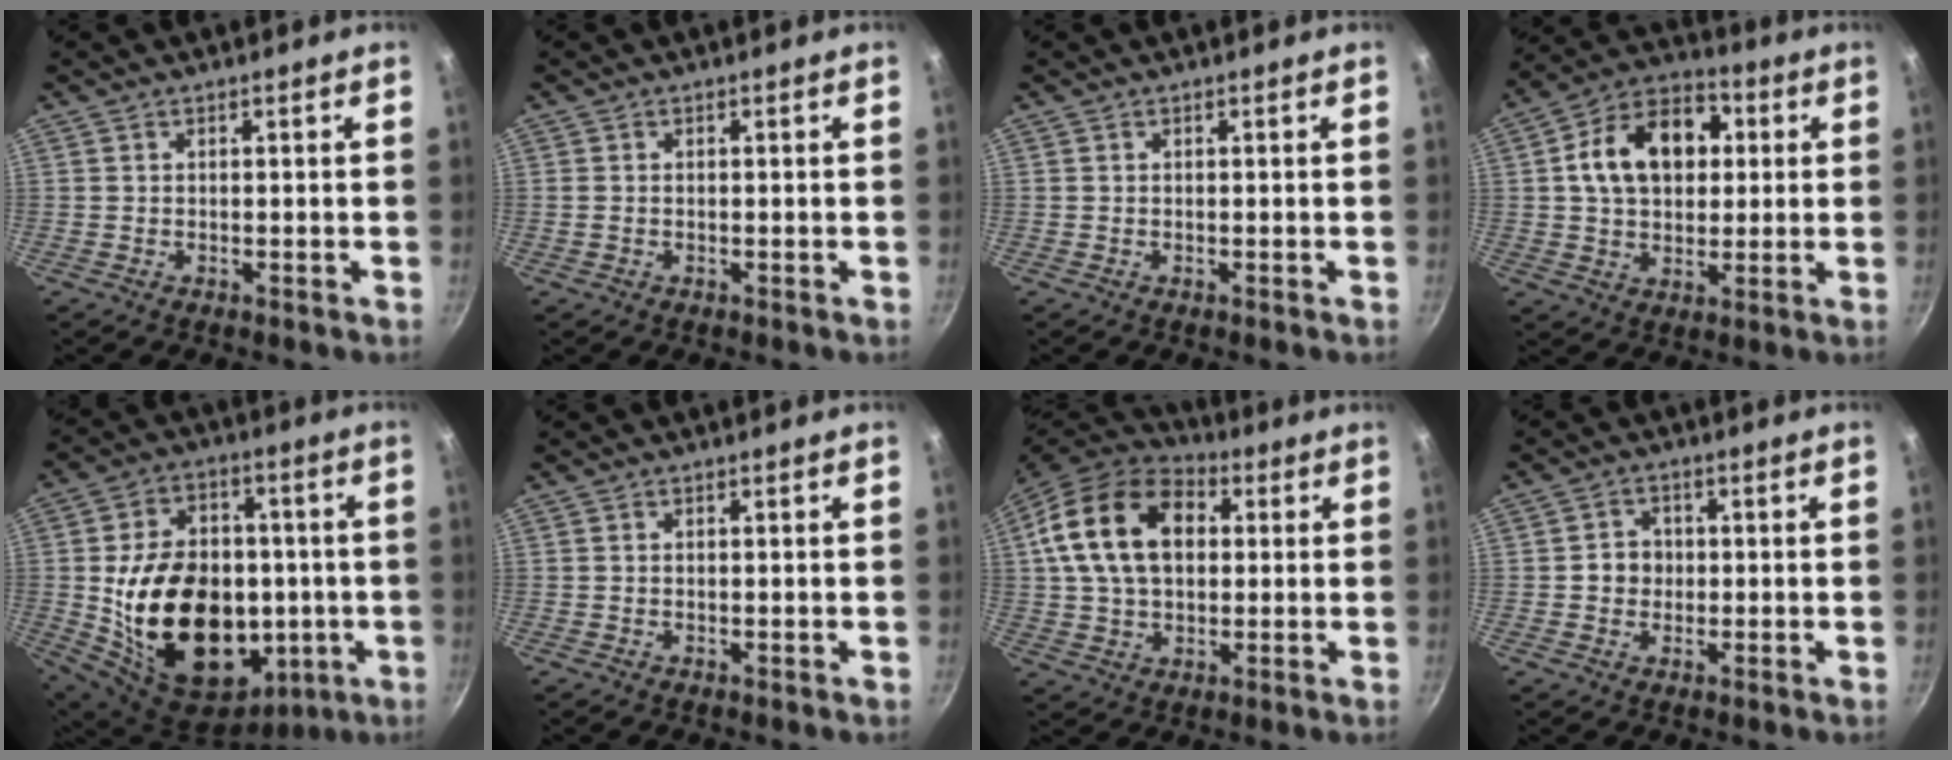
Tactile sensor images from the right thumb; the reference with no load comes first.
{"total": 0.8, "force": [-0.1, 0.6, 0.5], "torque": [-0.010, 0.002, -0.001]}
{"total": 0.0}
{"total": 16.2, "force": [3.0, 11.6, 10.9], "torque": [-0.148, 0.023, 0.034]}
{"total": 27.7, "force": [-2.4, 19.4, 19.6], "torque": [-0.314, 0.020, -0.016]}
{"total": 0.0}
{"total": 18.3, "force": [3.9, 12.5, 12.8], "torque": [-0.207, 0.016, 0.056]}
{"total": 4.0, "force": [-0.1, 3.6, 1.6], "torque": [0.000, 0.007, -0.007]}